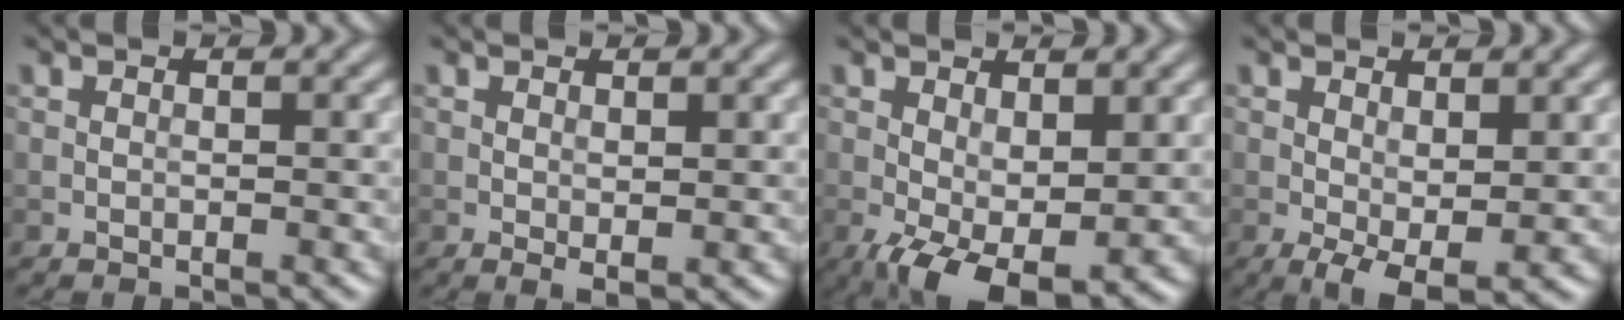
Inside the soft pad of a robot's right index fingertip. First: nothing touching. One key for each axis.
{"total": 1.0, "fx": 0.2, "fy": 0.4, "fz": 0.9, "tx": -0.013, "ty": -0.004, "tz": 0.004}
{"total": 6.7, "fx": -1.6, "fy": 3.3, "fz": 5.6, "tx": -0.109, "ty": -0.020, "tz": -0.017}
{"total": 3.5, "fx": -0.2, "fy": 1.5, "fz": 3.1, "tx": -0.056, "ty": -0.010, "tz": 0.000}